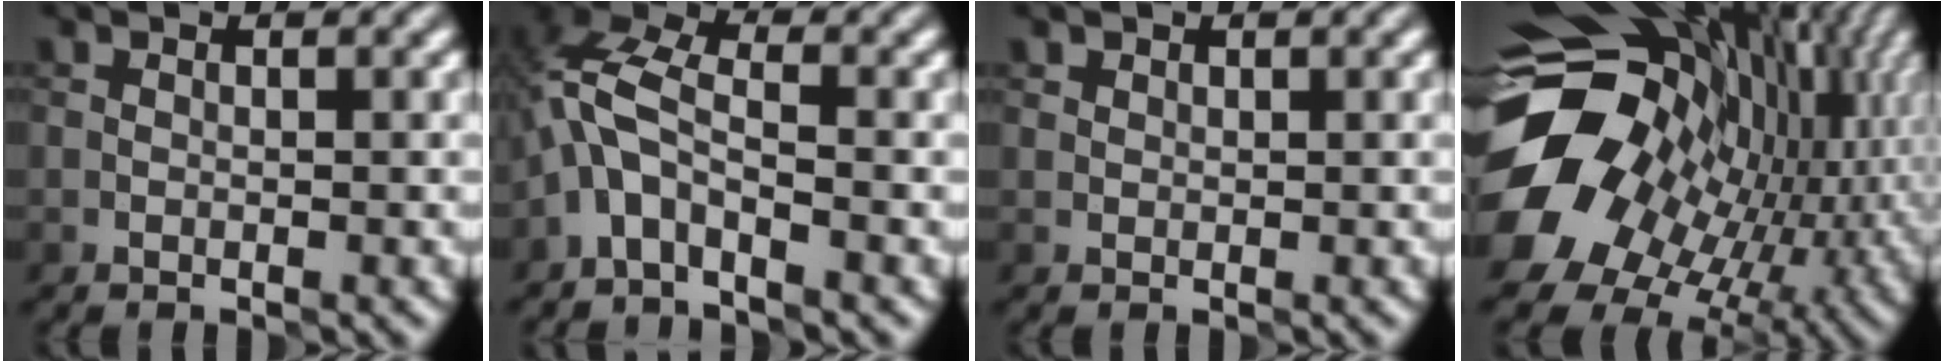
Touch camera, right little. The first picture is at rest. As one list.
[{"total": 4.4, "force": [-1.8, 1.9, 3.5], "torque": [-0.083, 0.017, -0.050]}, {"total": 0.8, "force": [0.6, 0.5, 0.2], "torque": [-0.005, 0.000, 0.007]}, {"total": 18.9, "force": [-1.3, 14.5, 12.1], "torque": [-0.229, -0.024, 0.004]}]